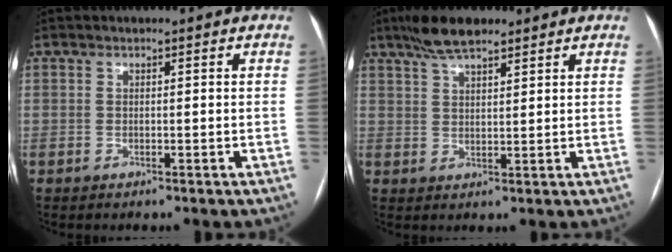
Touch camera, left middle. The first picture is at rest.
{"total": 6.4, "force": [4.9, 1.6, 3.7], "torque": [-0.078, 0.015, 0.088]}